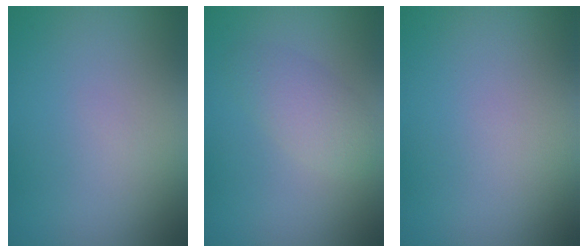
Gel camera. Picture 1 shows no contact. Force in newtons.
{"total": 2.7, "press": 2.7, "slide": 0.1}
{"total": 0.0}